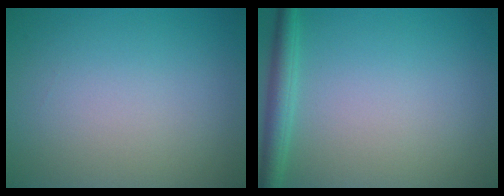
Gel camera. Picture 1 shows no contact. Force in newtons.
{"total": 2.5, "press": 2.5, "slide": 0.1}